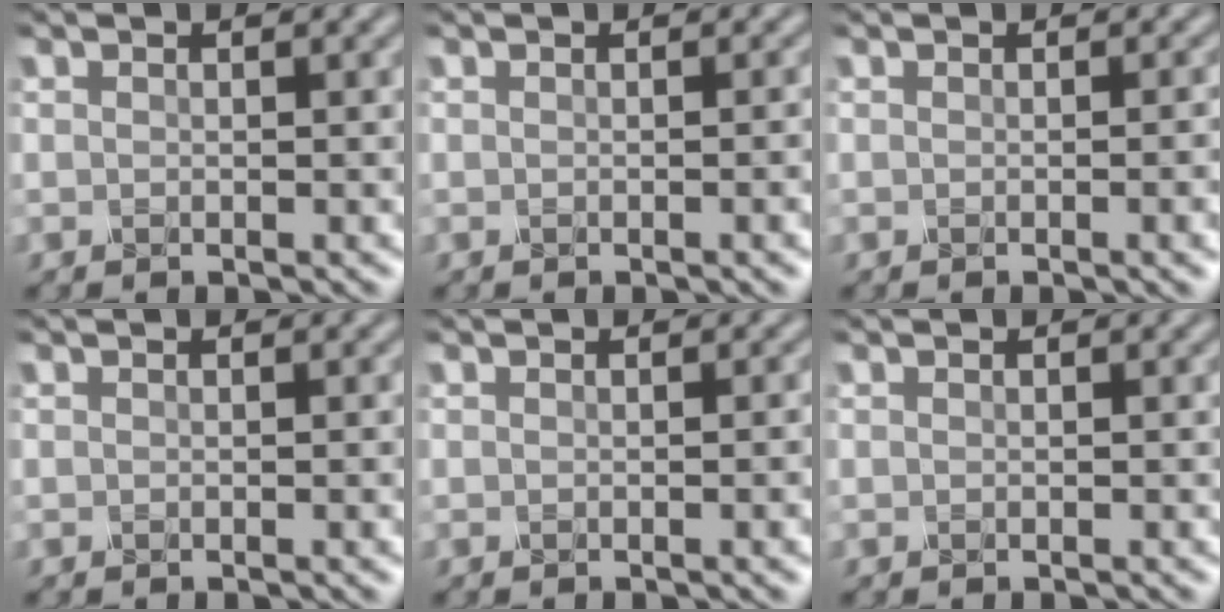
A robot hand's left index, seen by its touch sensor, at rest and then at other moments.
{"total": 2.0, "force": [-0.2, 0.6, 1.9], "torque": [-0.016, 0.001, -0.004]}
{"total": 3.4, "force": [-0.4, 1.2, 3.1], "torque": [-0.022, -0.001, -0.004]}
{"total": 0.8, "force": [-0.1, 0.1, 0.7], "torque": [-0.006, 0.001, -0.001]}
{"total": 1.7, "force": [-0.2, 0.4, 1.6], "torque": [-0.014, 0.000, -0.004]}
{"total": 0.0}